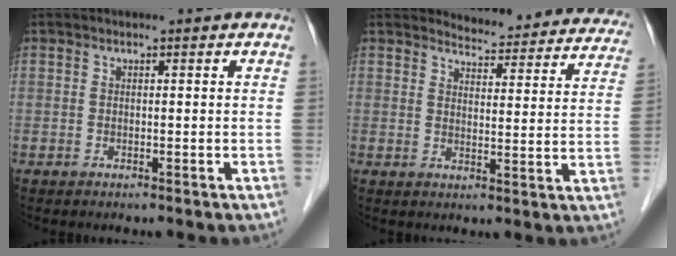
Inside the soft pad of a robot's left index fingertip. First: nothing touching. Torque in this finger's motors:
{"motor_torque": [0.38, -0.68, 0.07, 0.00]}